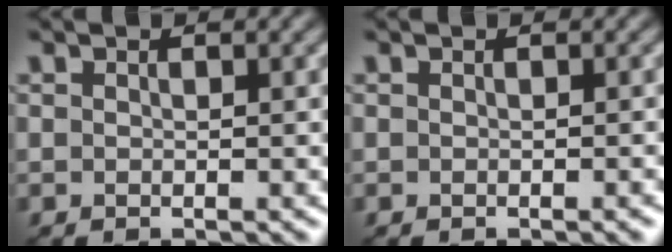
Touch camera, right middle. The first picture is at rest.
{"total": 0.6, "force": [-0.2, 0.1, 0.6], "torque": [-0.006, 0.001, -0.006]}